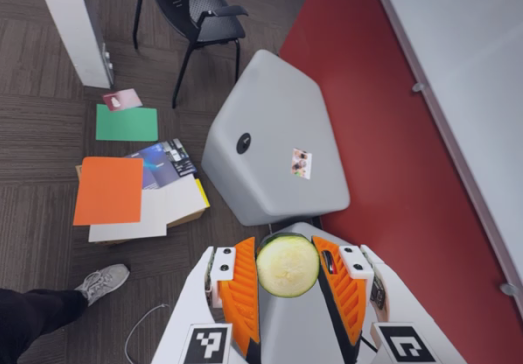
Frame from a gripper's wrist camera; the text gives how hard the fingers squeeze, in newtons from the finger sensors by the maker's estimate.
{"total": 10.4, "left": 10.9, "right": 9.9}